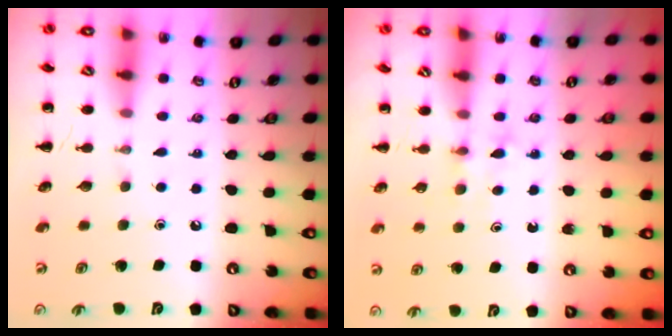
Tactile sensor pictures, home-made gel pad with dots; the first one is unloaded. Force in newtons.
{"total": 3.8, "press": 3.5, "slide": 1.5}